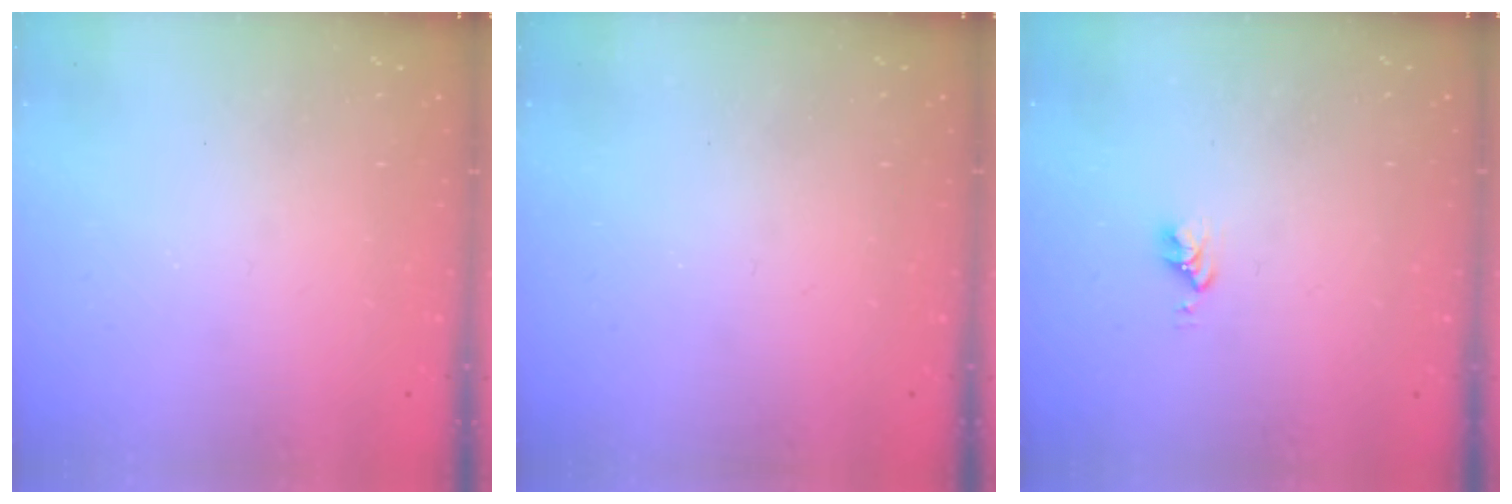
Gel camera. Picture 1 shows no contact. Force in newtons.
{"total": 0.0}
{"total": 2.8, "press": 2.8, "slide": 0.4}